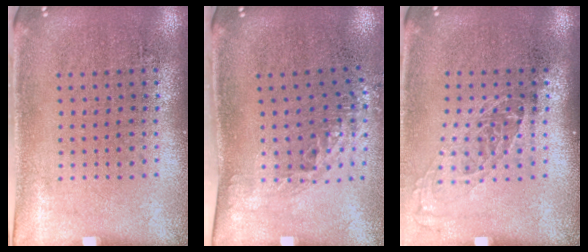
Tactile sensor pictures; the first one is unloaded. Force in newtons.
{"total": 1.4, "press": 1.0, "slide": 1.0}
{"total": 1.2, "press": 1.0, "slide": 0.7}